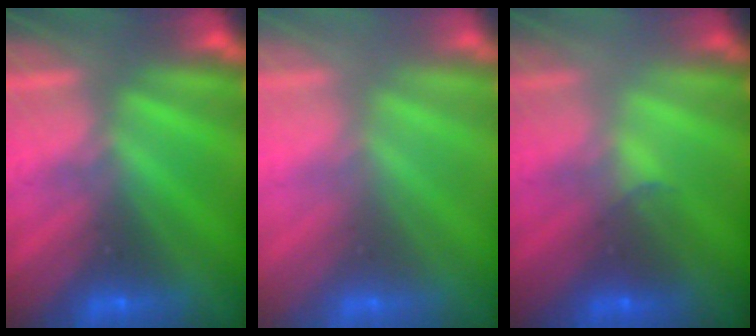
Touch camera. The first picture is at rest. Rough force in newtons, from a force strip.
{"total": 2.9}
{"total": 2.0}